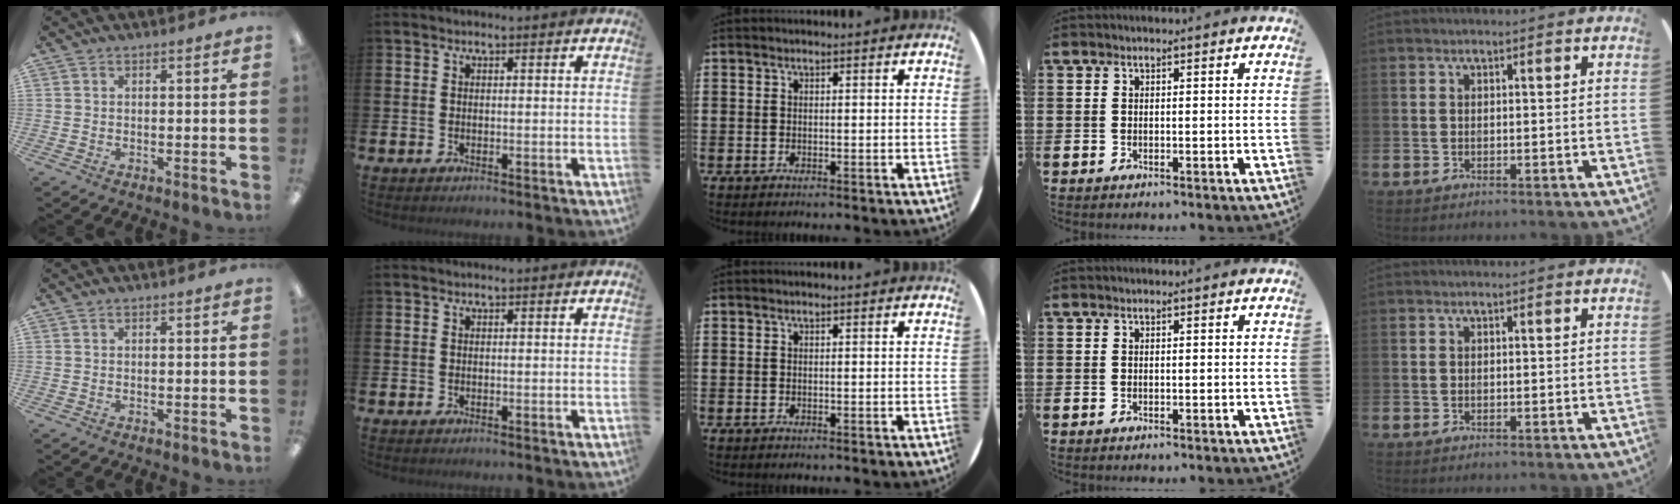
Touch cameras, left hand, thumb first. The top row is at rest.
{}